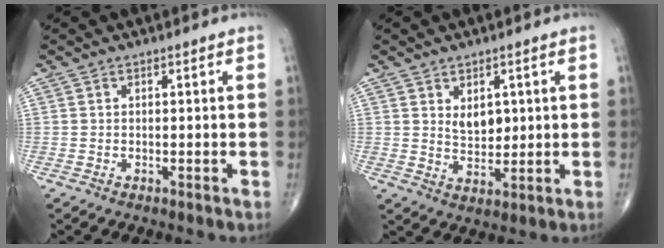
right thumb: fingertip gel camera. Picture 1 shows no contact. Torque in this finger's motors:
{"motor_torque": [0.32, 1.06, 0.08, 0.19, 0.12]}